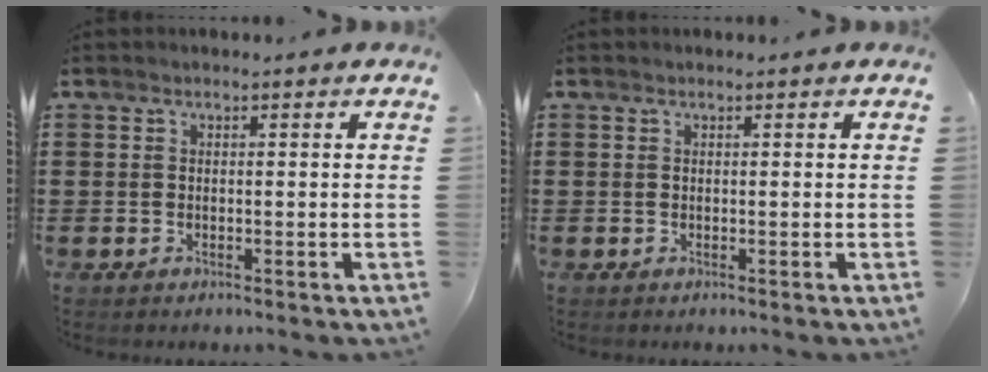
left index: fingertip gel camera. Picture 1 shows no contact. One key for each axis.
{"total": 0.0}